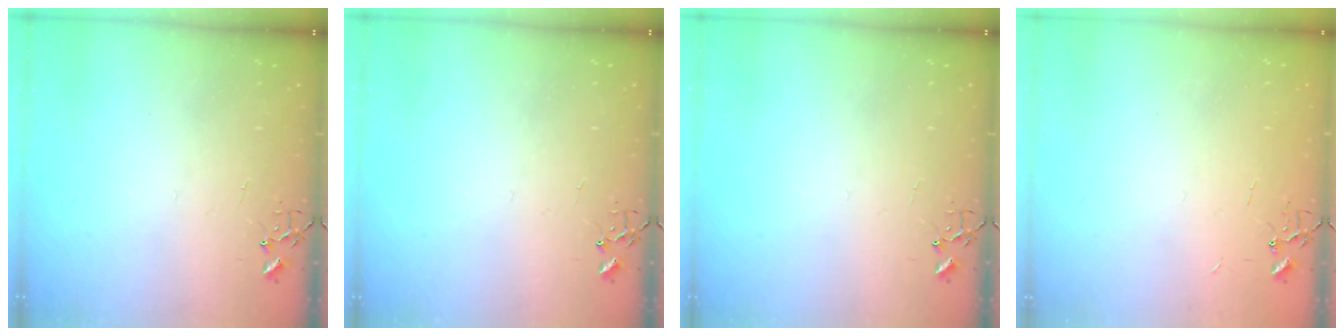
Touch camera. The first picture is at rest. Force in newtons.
{"total": 0.0}
{"total": 0.0}
{"total": 1.9, "press": 1.9, "slide": 0.3}